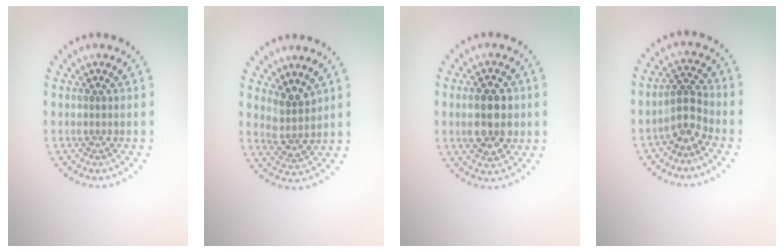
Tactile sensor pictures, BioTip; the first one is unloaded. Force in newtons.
{"total": 2.6, "press": 2.1, "slide": 1.6}
{"total": 4.9, "press": 4.9, "slide": 0.2}
{"total": 2.4, "press": 1.9, "slide": 1.6}